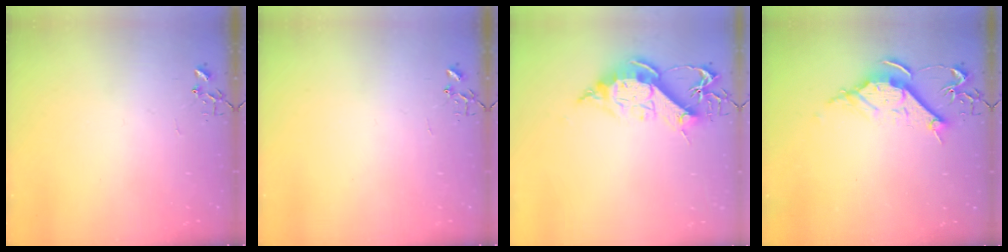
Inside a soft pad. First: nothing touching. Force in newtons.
{"total": 0.0}
{"total": 13.0, "press": 13.0, "slide": 1.1}
{"total": 10.7, "press": 10.7, "slide": 0.7}